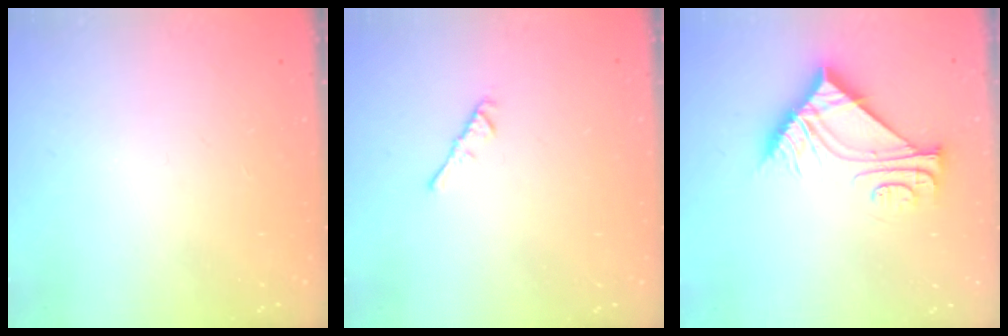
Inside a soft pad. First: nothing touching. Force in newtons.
{"total": 2.4, "press": 2.3, "slide": 0.6}
{"total": 9.3, "press": 9.3, "slide": 0.5}